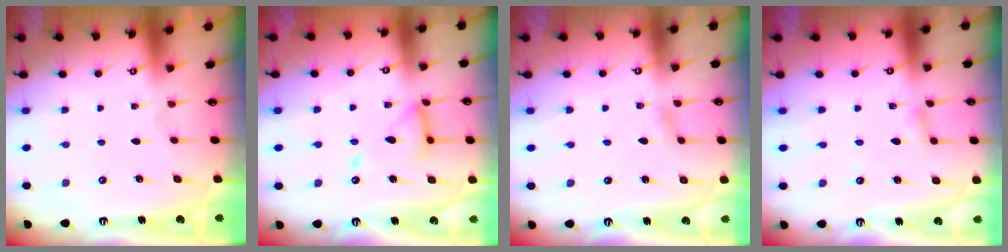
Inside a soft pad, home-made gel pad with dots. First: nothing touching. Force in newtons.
{"total": 12.9, "press": 12.9, "slide": 1.3}
{"total": 2.5, "press": 2.5, "slide": 0.3}
{"total": 2.9, "press": 2.9, "slide": 0.3}